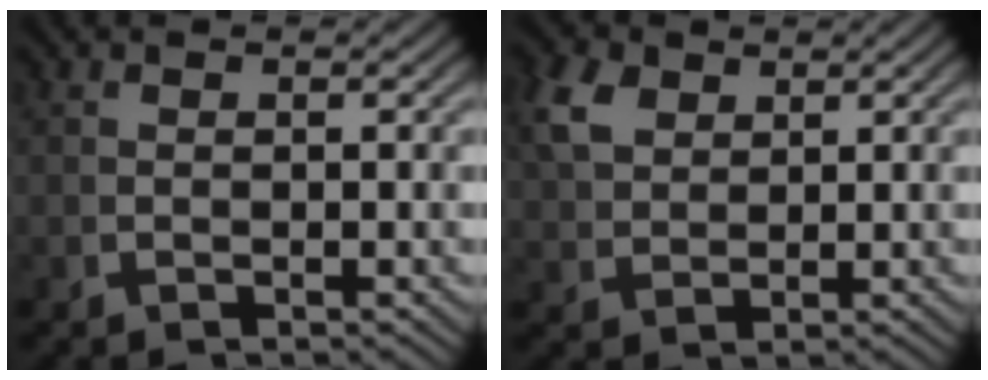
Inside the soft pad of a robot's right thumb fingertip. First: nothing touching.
{"total": 3.9, "force": [2.7, 2.1, 1.9], "torque": [-0.037, 0.003, 0.059]}